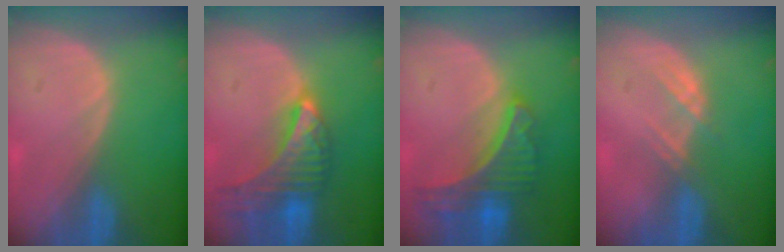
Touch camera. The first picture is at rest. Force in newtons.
{"total": 9.4, "press": 8.4, "slide": 4.3}
{"total": 8.9, "press": 7.8, "slide": 4.3}
{"total": 2.6, "press": 2.5, "slide": 0.7}